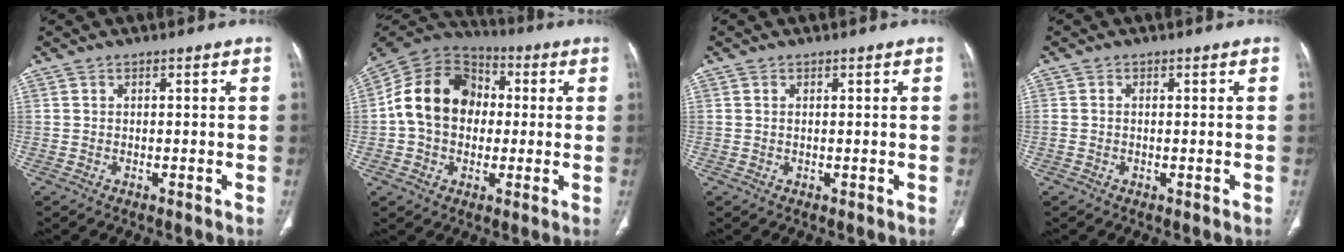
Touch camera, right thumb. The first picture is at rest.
{"total": 16.2, "force": [0.5, 12.6, 10.2], "torque": [-0.157, 0.033, -0.001]}
{"total": 0.0}
{"total": 0.6, "force": [-0.2, 0.4, 0.5], "torque": [-0.014, 0.001, -0.004]}